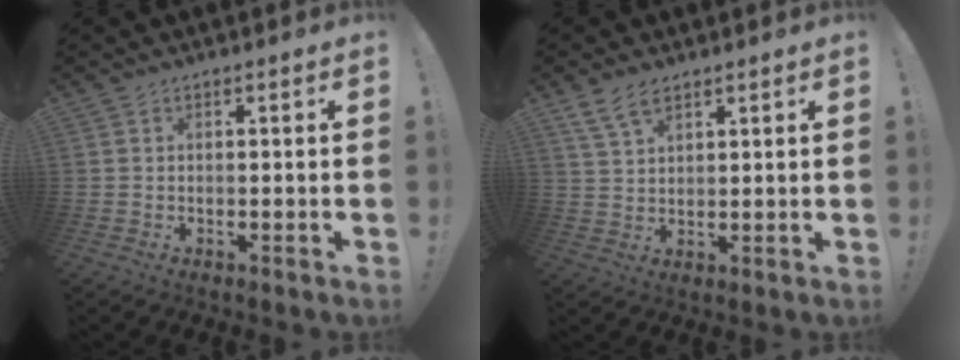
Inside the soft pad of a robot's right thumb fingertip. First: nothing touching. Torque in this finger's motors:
{"motor_torque": [0.02, 0.03, 0.42, 0.29, 0.00]}